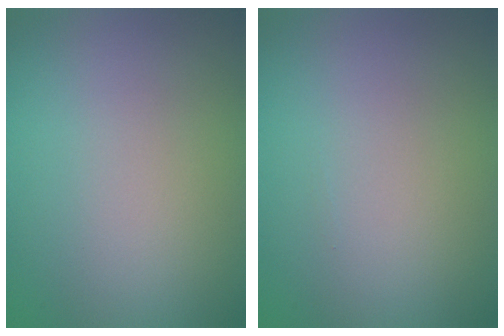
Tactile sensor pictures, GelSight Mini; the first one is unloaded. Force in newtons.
{"total": 0.0}